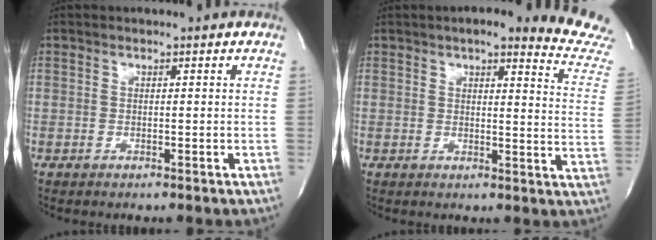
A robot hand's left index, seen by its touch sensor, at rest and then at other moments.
{"total": 13.5, "force": [12.6, 0.7, 4.8], "torque": [-0.038, -0.067, 0.116]}